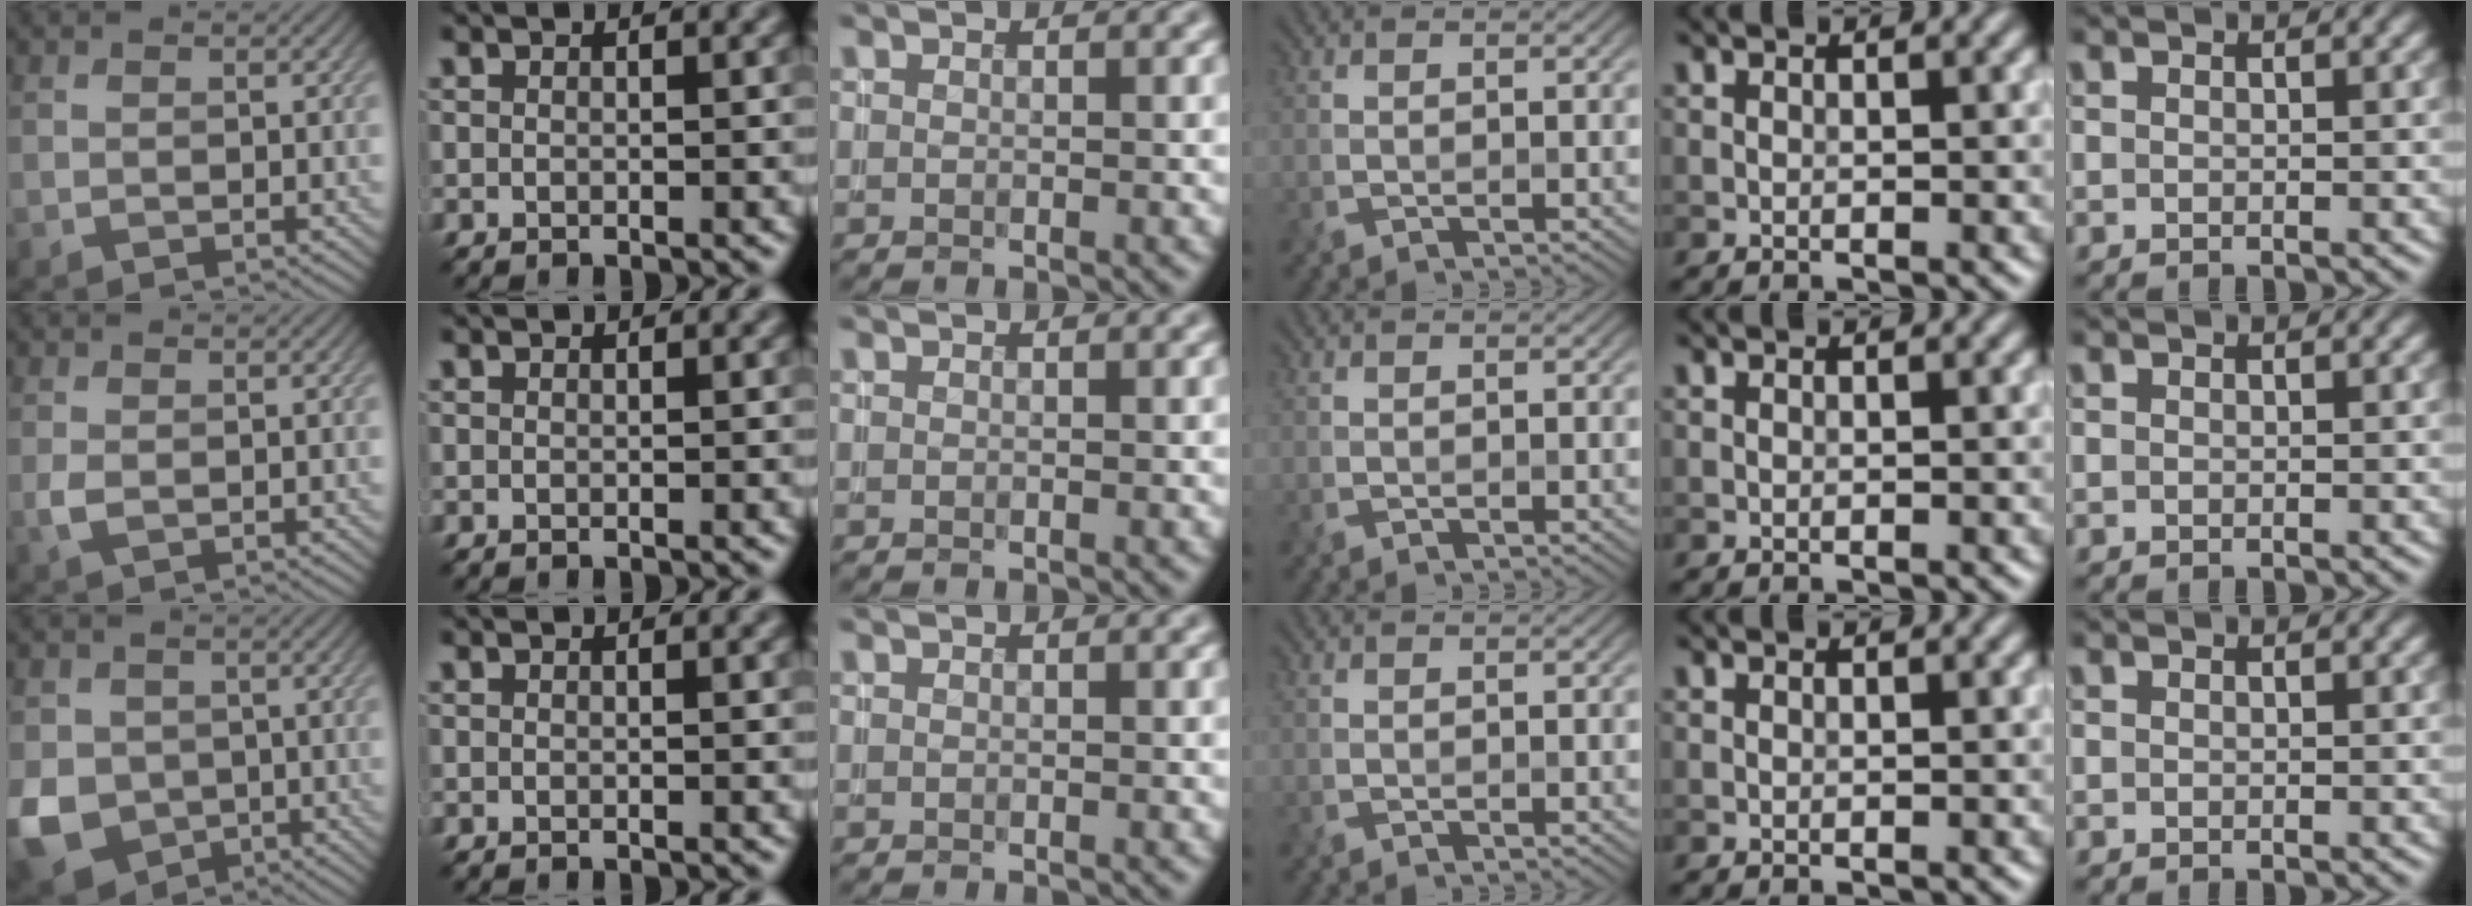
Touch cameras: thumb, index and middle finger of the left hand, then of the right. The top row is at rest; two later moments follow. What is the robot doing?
{"motion": "insert", "object": "file holder"}